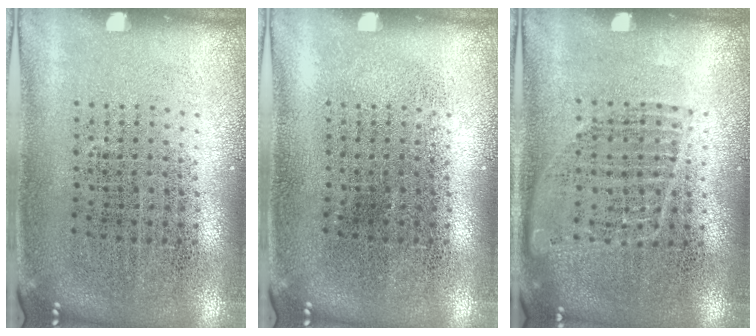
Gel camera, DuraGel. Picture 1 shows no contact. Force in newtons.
{"total": 0.0}
{"total": 1.0, "press": 1.0, "slide": 0.3}